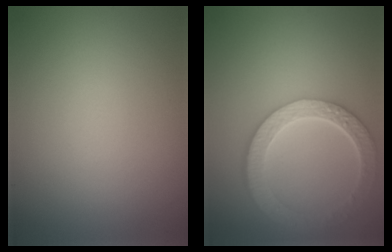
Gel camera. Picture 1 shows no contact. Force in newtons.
{"total": 6.1, "press": 4.8, "slide": 3.8}